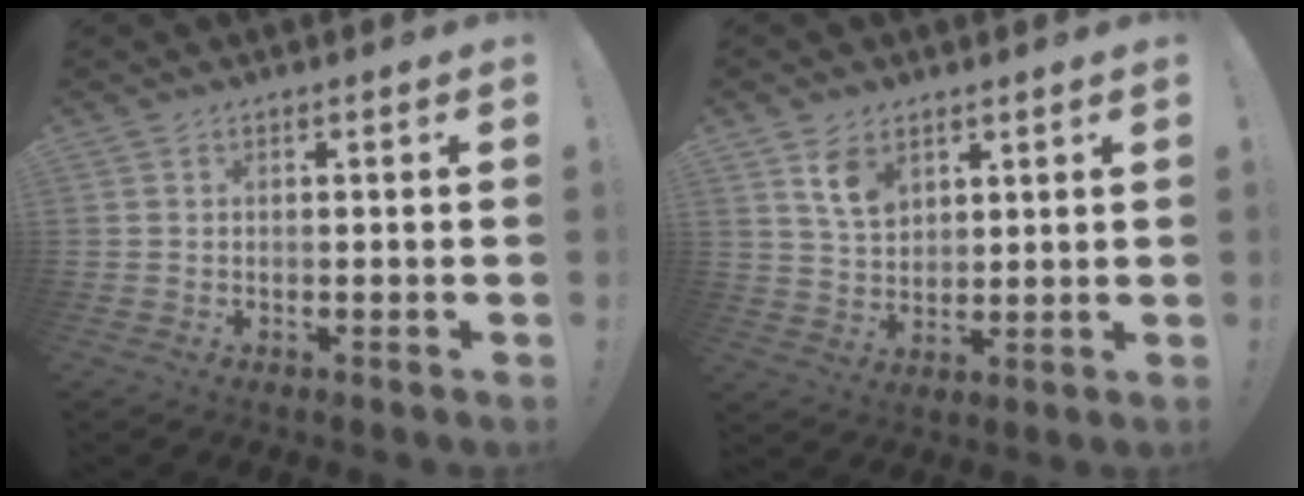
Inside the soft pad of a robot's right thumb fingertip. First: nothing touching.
{"total": 8.3, "force": [4.8, 5.3, 4.0], "torque": [-0.063, -0.021, 0.091]}